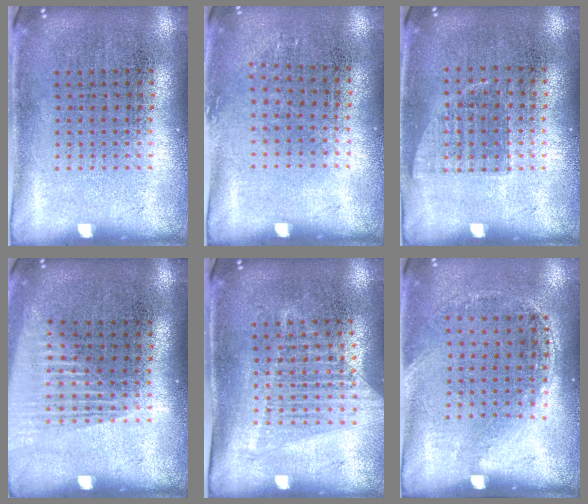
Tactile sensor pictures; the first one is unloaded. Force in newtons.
{"total": 0.8, "press": 0.7, "slide": 0.5}
{"total": 0.7, "press": 0.6, "slide": 0.2}
{"total": 1.3, "press": 1.2, "slide": 0.2}
{"total": 1.5, "press": 1.4, "slide": 0.5}
{"total": 1.4, "press": 1.0, "slide": 1.0}